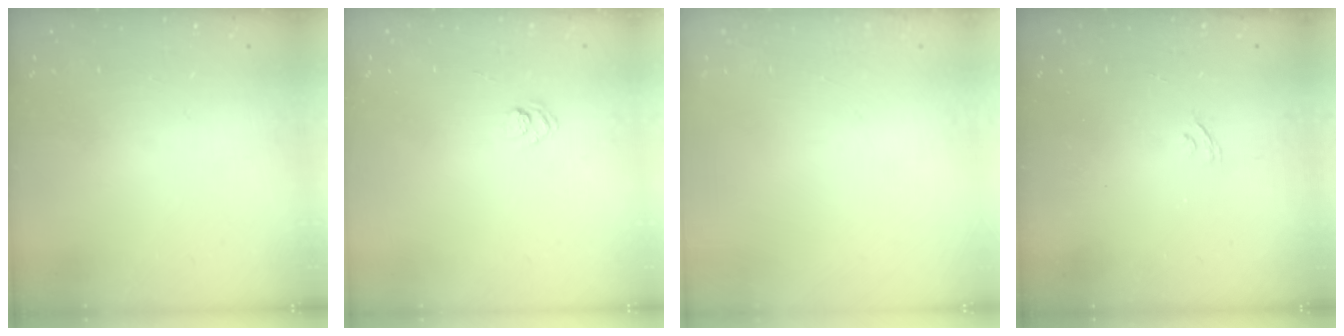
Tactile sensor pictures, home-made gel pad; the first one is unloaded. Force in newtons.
{"total": 3.3, "press": 3.1, "slide": 1.1}
{"total": 2.7, "press": 2.6, "slide": 0.8}
{"total": 2.2, "press": 1.9, "slide": 1.1}